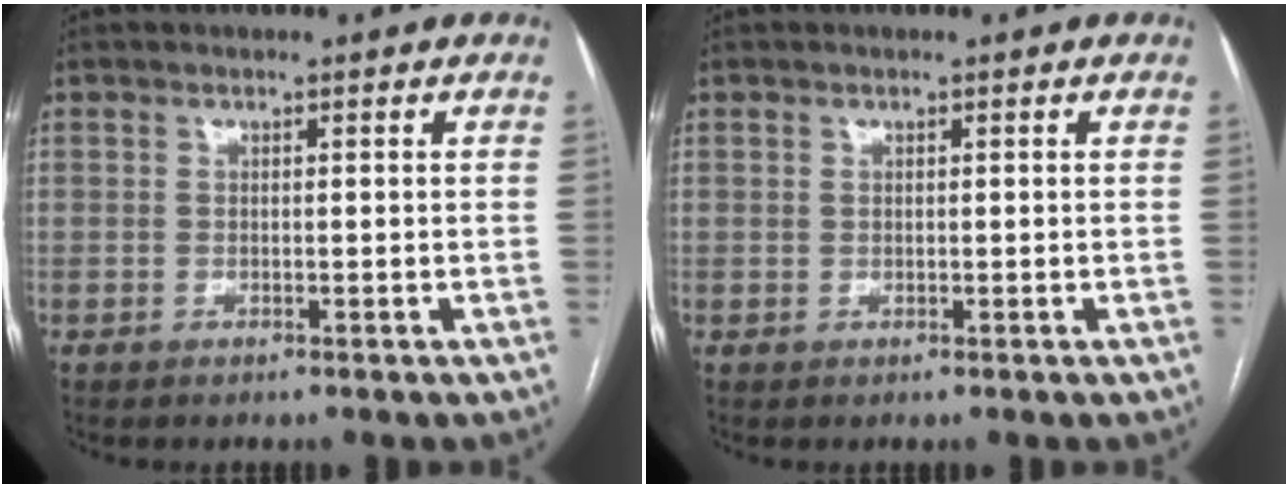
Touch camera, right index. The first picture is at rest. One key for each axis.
{"total": 0.0}